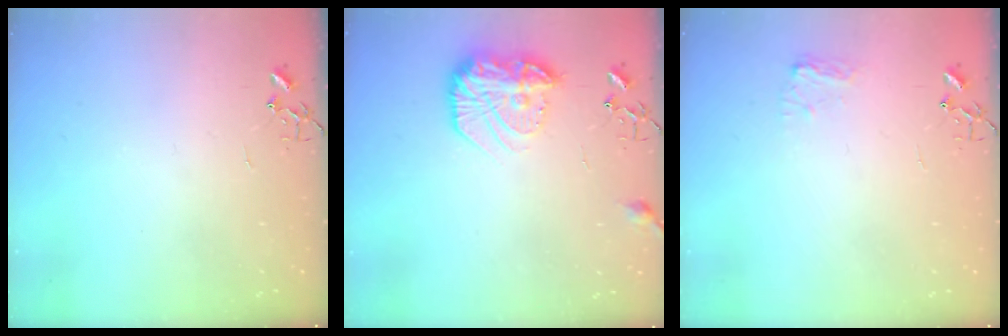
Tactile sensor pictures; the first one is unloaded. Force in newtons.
{"total": 15.3, "press": 15.2, "slide": 1.0}
{"total": 6.6, "press": 6.6, "slide": 0.2}